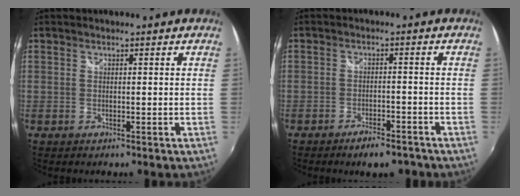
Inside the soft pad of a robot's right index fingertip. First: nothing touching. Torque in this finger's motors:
{"motor_torque": [0.24, -0.12, 0.02, -0.03]}